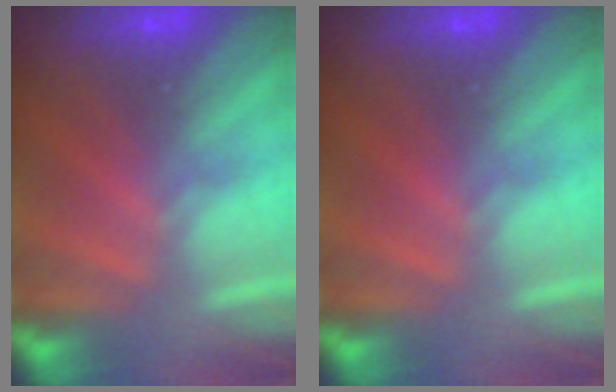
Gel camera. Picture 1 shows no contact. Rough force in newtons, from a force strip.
{"total": 0.0}